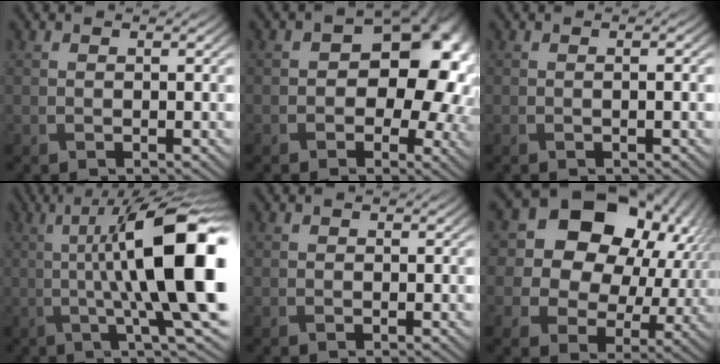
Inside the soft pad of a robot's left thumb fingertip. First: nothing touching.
{"total": 11.3, "force": [-0.1, 7.6, 8.4], "torque": [-0.085, -0.008, 0.003]}
{"total": 1.0, "force": [0.0, 0.1, 1.0], "torque": [-0.015, 0.003, -0.001]}
{"total": 16.1, "force": [0.1, 3.6, 15.7], "torque": [-0.222, 0.010, 0.007]}
{"total": 0.0}
{"total": 18.3, "force": [5.3, 14.2, 10.3], "torque": [-0.214, 0.042, 0.111]}